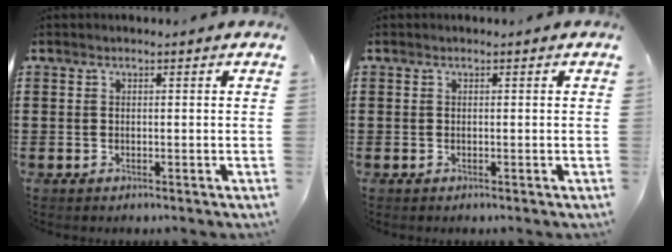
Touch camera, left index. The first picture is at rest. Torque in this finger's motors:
{"motor_torque": [0.00, 0.00, 0.00, 0.00]}